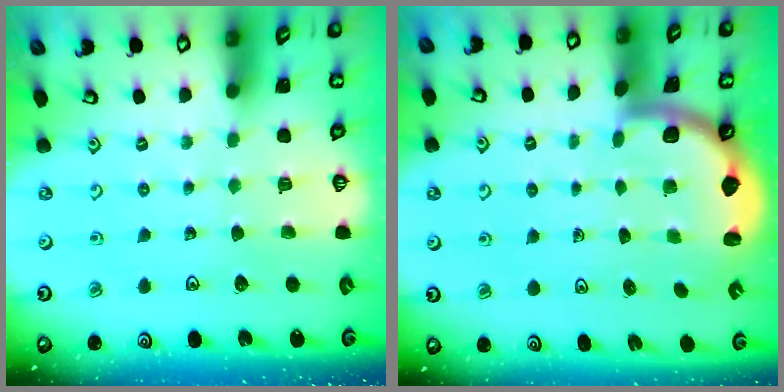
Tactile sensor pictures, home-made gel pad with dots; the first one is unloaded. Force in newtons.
{"total": 1.6, "press": 1.6, "slide": 0.1}